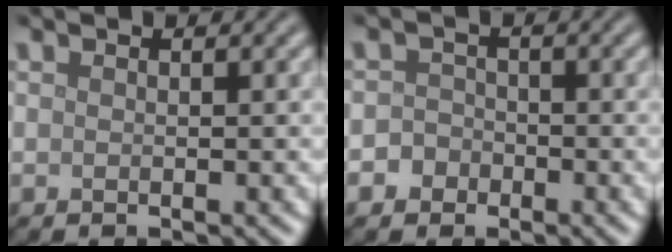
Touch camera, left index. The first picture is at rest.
{"total": 2.2, "force": [-1.2, 1.9, 0.3], "torque": [0.022, 0.005, -0.028]}